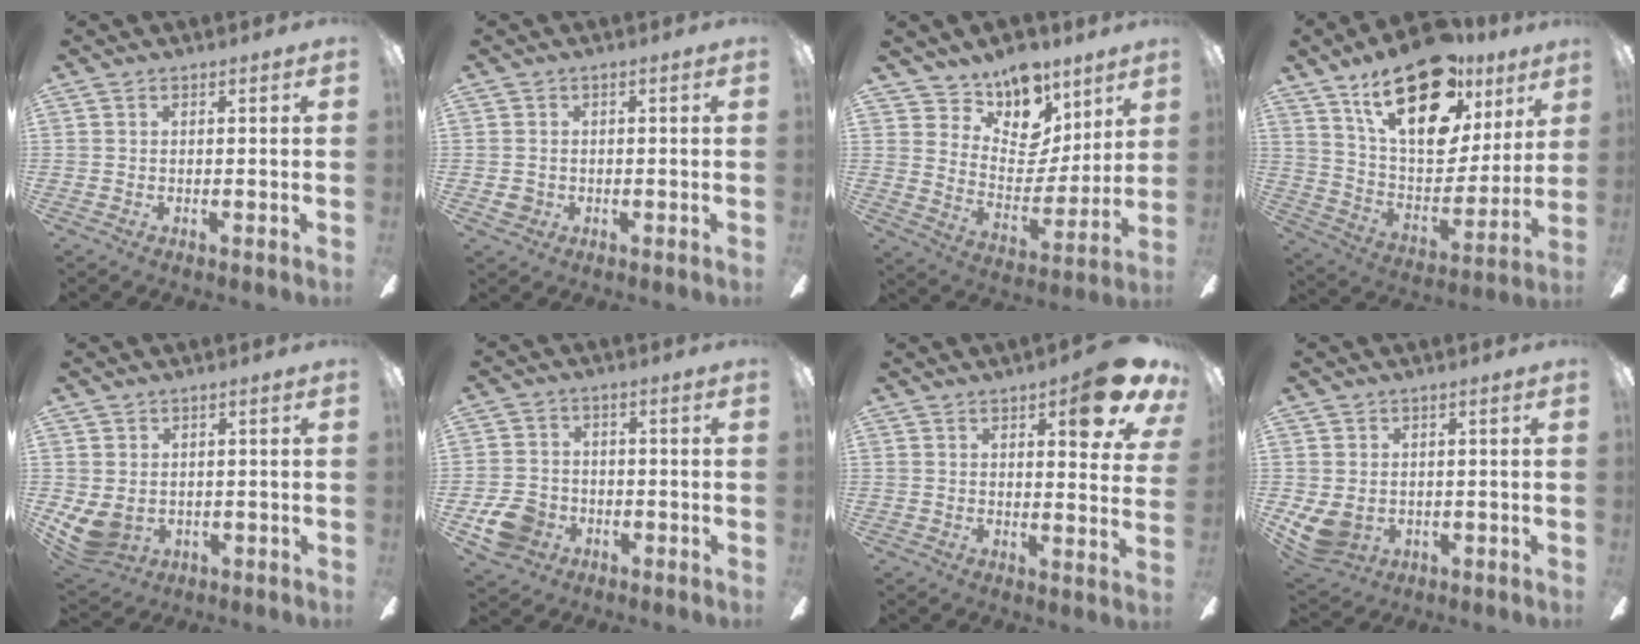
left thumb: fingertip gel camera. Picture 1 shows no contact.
{"total": 2.2, "force": [-0.6, 2.1, 0.2], "torque": [-0.003, 0.002, -0.012]}
{"total": 13.5, "force": [11.1, 7.1, 3.3], "torque": [-0.064, -0.095, 0.206]}
{"total": 24.2, "force": [14.9, 11.6, 15.1], "torque": [-0.238, -0.082, 0.265]}
{"total": 5.9, "force": [-0.3, 5.0, 3.2], "torque": [-0.083, -0.007, -0.005]}
{"total": 7.9, "force": [-3.4, 6.5, 3.0], "torque": [-0.071, 0.025, -0.064]}
{"total": 11.1, "force": [6.6, 3.5, 8.2], "torque": [-0.086, -0.039, 0.101]}
{"total": 6.4, "force": [-0.7, 5.5, 3.3], "torque": [-0.084, -0.004, -0.011]}